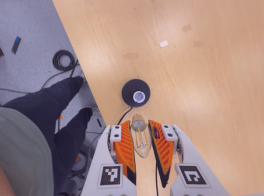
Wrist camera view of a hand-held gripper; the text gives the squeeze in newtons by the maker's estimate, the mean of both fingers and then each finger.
{"total": 19.7, "left": 21.1, "right": 18.3}